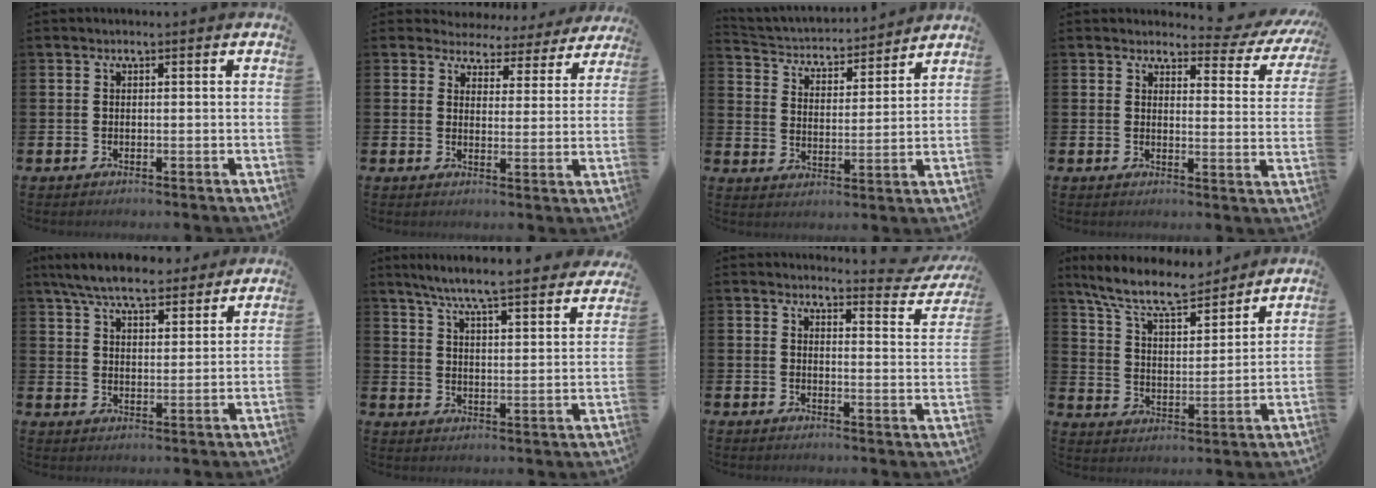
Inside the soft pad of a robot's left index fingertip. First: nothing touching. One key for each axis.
{"total": 3.6, "fx": 3.3, "fy": 1.7, "fz": 0.0, "tx": -0.014, "ty": -0.031, "tz": 0.051}
{"total": 4.0, "fx": 3.8, "fy": 1.3, "fz": 0.3, "tx": -0.029, "ty": -0.039, "tz": 0.057}
{"total": 3.2, "fx": 2.7, "fy": 1.5, "fz": 0.9, "tx": -0.009, "ty": -0.028, "tz": 0.037}
{"total": 7.7, "fx": 7.1, "fy": 1.8, "fz": 2.4, "tx": -0.057, "ty": -0.033, "tz": 0.126}
{"total": 7.1, "fx": 6.7, "fy": -0.1, "fz": 2.4, "tx": -0.063, "ty": -0.053, "tz": 0.113}
{"total": 3.1, "fx": 3.1, "fy": 0.4, "fz": 0.4, "tx": 0.005, "ty": -0.031, "tz": 0.046}
{"total": 9.2, "fx": 8.2, "fy": 2.1, "fz": 3.5, "tx": -0.102, "ty": -0.047, "tz": 0.146}